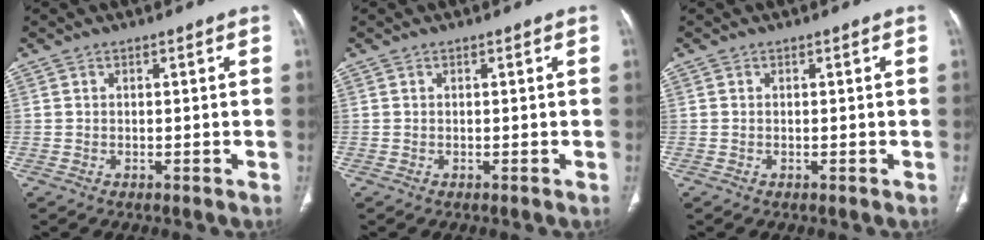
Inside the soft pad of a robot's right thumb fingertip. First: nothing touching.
{"total": 0.0}
{"total": 0.0}